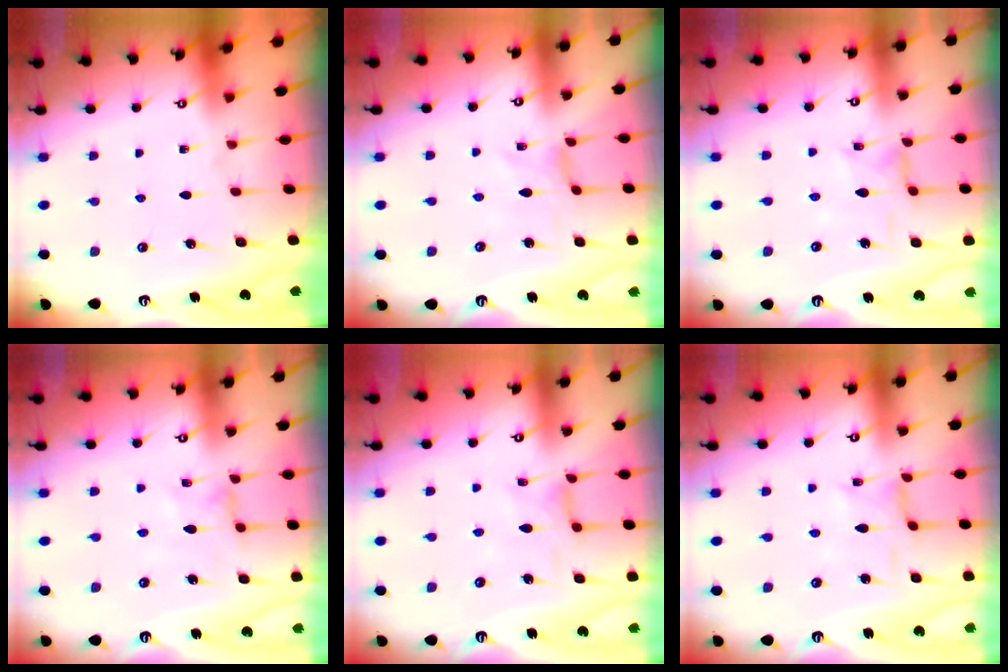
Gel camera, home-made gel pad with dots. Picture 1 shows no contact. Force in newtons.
{"total": 0.0}
{"total": 2.2, "press": 2.2, "slide": 0.3}
{"total": 0.0}
{"total": 1.3, "press": 1.2, "slide": 0.4}
{"total": 0.6, "press": 0.5, "slide": 0.2}